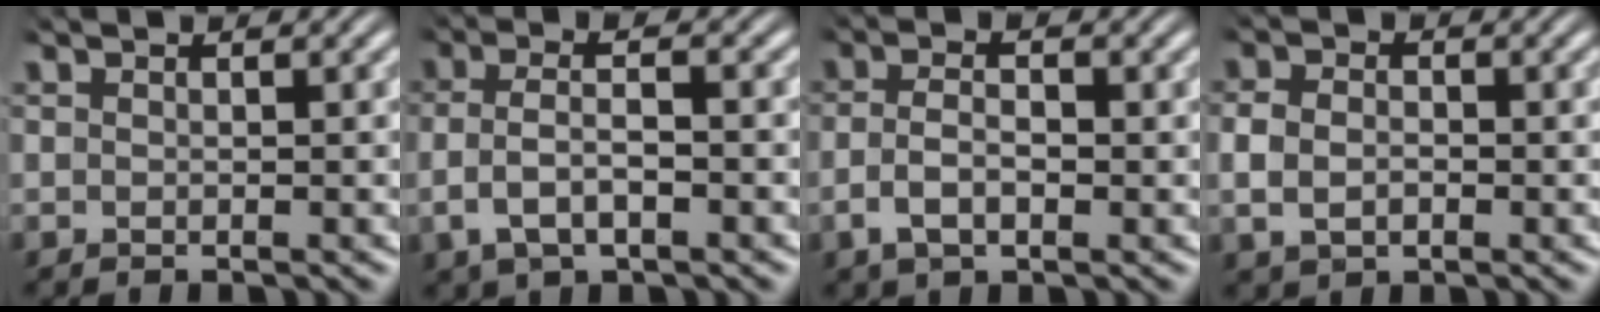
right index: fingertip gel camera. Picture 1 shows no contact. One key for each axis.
{"total": 4.1, "fx": -1.0, "fy": 2.4, "fz": 3.2, "tx": -0.072, "ty": -0.002, "tz": -0.014}
{"total": 3.4, "fx": -0.9, "fy": 1.9, "fz": 2.7, "tx": -0.063, "ty": 0.000, "tz": -0.014}
{"total": 3.0, "fx": -0.2, "fy": 2.4, "fz": 1.8, "tx": -0.045, "ty": -0.002, "tz": 0.001}